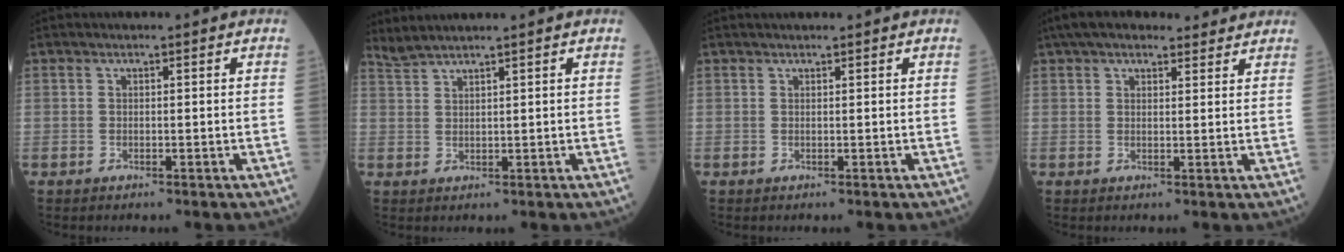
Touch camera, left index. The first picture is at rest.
{"total": 3.3, "force": [2.9, -1.0, 1.0], "torque": [-0.028, 0.015, 0.067]}
{"total": 2.2, "force": [2.0, 0.0, 1.0], "torque": [-0.010, 0.021, 0.030]}
{"total": 11.2, "force": [9.4, 3.5, 4.8], "torque": [-0.069, 0.046, 0.137]}